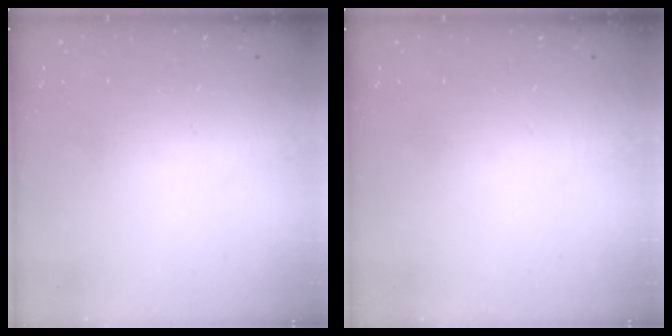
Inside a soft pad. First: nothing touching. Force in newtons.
{"total": 0.0}